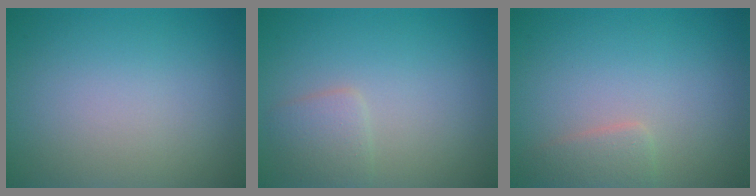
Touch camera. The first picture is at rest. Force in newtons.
{"total": 1.8, "press": 1.8, "slide": 0.0}
{"total": 1.8, "press": 1.8, "slide": 0.2}